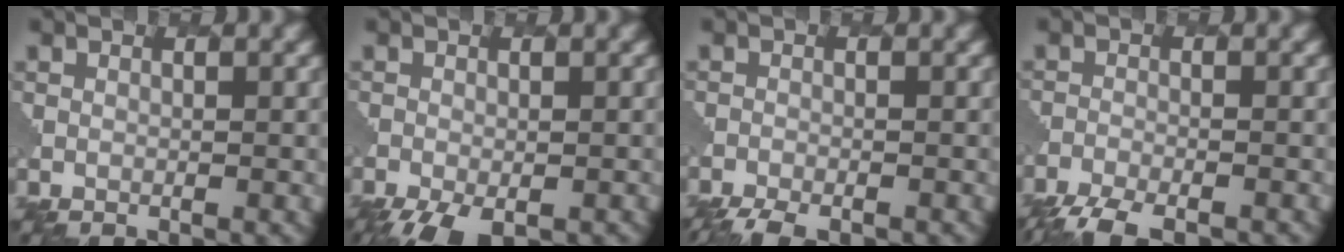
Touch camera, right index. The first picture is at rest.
{"total": 5.0, "force": [-3.5, 1.6, 3.1], "torque": [-0.051, -0.013, -0.060]}
{"total": 4.5, "force": [-4.1, 0.8, 1.5], "torque": [-0.034, -0.015, -0.069]}
{"total": 5.6, "force": [-5.1, 1.0, 2.0], "torque": [-0.040, -0.017, -0.086]}